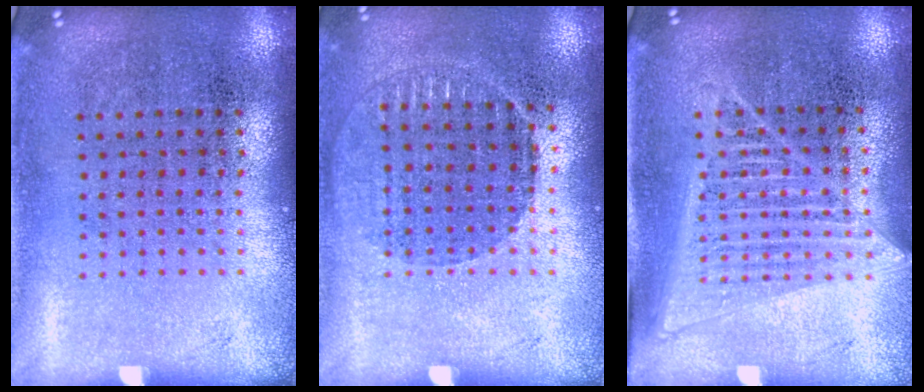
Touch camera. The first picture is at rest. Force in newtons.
{"total": 1.0, "press": 1.0, "slide": 0.1}
{"total": 1.3, "press": 1.2, "slide": 0.5}